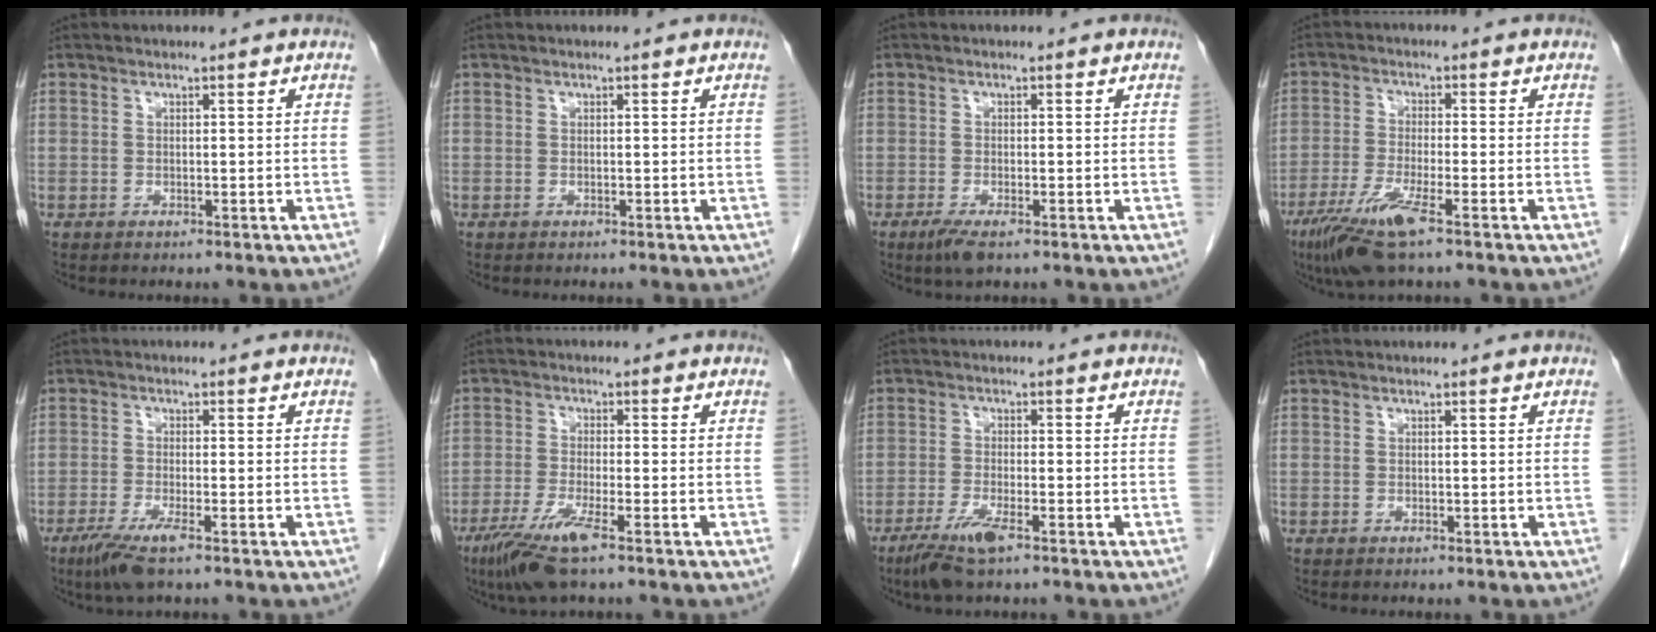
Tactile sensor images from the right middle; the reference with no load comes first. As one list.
[{"total": 0.0}, {"total": 2.9, "force": [-1.8, 0.6, 2.3], "torque": [-0.048, -0.008, -0.033]}, {"total": 8.0, "force": [-4.8, 0.4, 6.4], "torque": [-0.132, -0.022, -0.090]}, {"total": 5.0, "force": [-3.1, 0.2, 3.9], "torque": [-0.080, -0.015, -0.059]}, {"total": 7.1, "force": [-4.4, 0.2, 5.6], "torque": [-0.113, -0.020, -0.082]}, {"total": 5.3, "force": [-3.4, 0.5, 4.0], "torque": [-0.089, -0.013, -0.064]}, {"total": 0.0}]